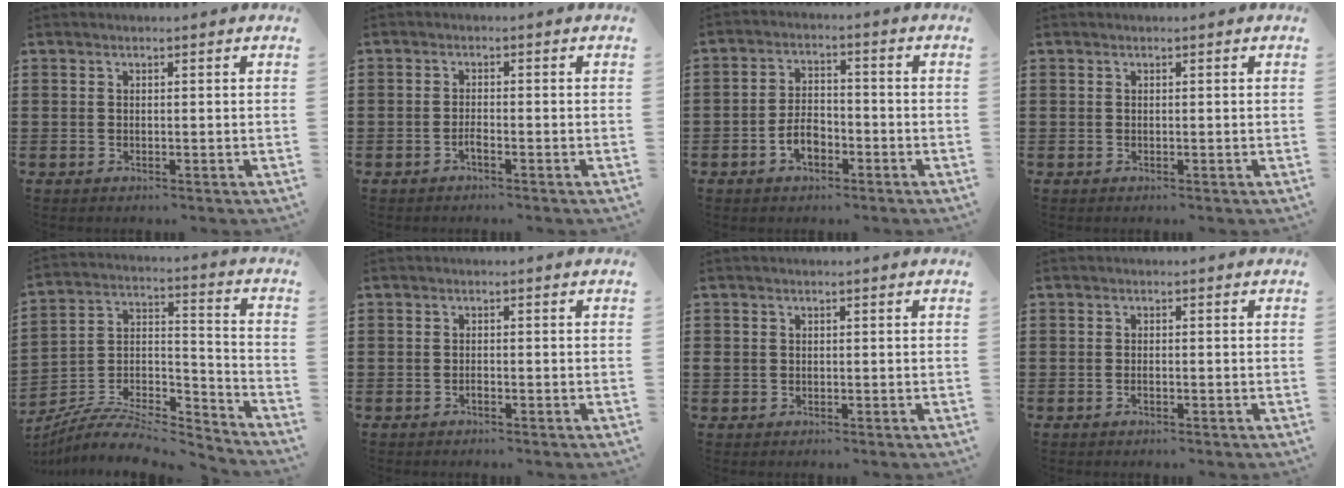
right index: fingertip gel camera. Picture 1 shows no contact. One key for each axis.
{"total": 1.3, "fx": -1.0, "fy": 0.3, "fz": 0.8, "tx": -0.019, "ty": -0.004, "tz": -0.018}
{"total": 4.6, "fx": -2.2, "fy": 2.6, "fz": 3.1, "tx": -0.061, "ty": 0.005, "tz": -0.042}
{"total": 0.0}
{"total": 7.5, "fx": -6.7, "fy": 2.1, "fz": 2.6, "tx": -0.053, "ty": 0.002, "tz": -0.132}
{"total": 0.7, "fx": -0.6, "fy": 0.2, "fz": 0.3, "tx": -0.008, "ty": -0.001, "tz": -0.011}
{"total": 0.9, "fx": 0.0, "fy": 0.9, "fz": 0.3, "tx": -0.007, "ty": 0.006, "tz": -0.002}
{"total": 0.8, "fx": -0.5, "fy": 0.2, "fz": 0.6, "tx": -0.014, "ty": -0.005, "tz": -0.007}